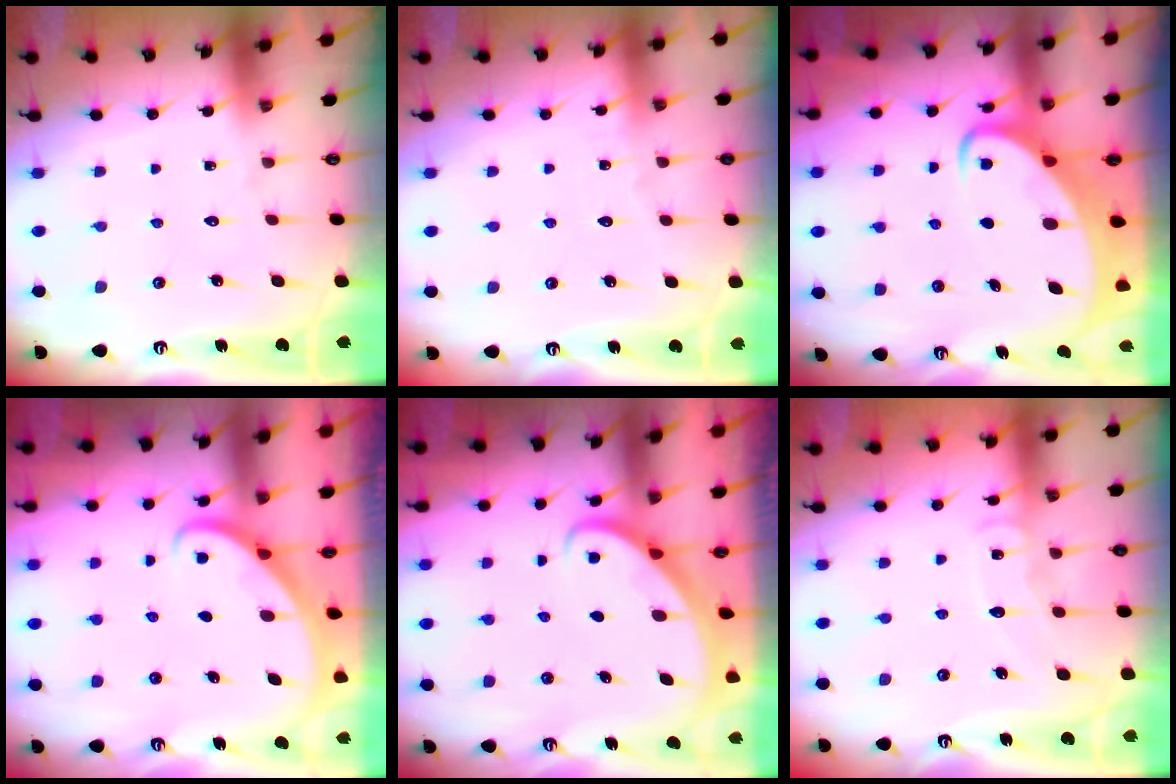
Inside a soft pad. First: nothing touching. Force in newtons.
{"total": 2.2, "press": 2.2, "slide": 0.3}
{"total": 4.0, "press": 4.0, "slide": 0.4}
{"total": 2.9, "press": 2.9, "slide": 0.2}
{"total": 2.6, "press": 2.6, "slide": 0.2}
{"total": 7.3, "press": 7.2, "slide": 0.6}